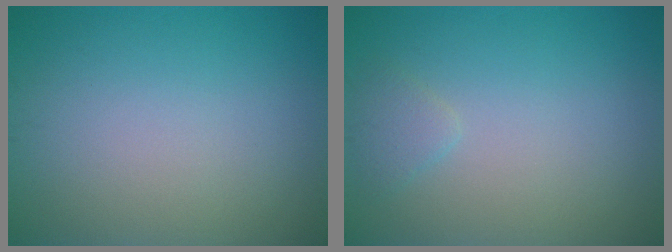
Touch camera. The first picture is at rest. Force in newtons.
{"total": 1.1, "press": 1.1, "slide": 0.1}